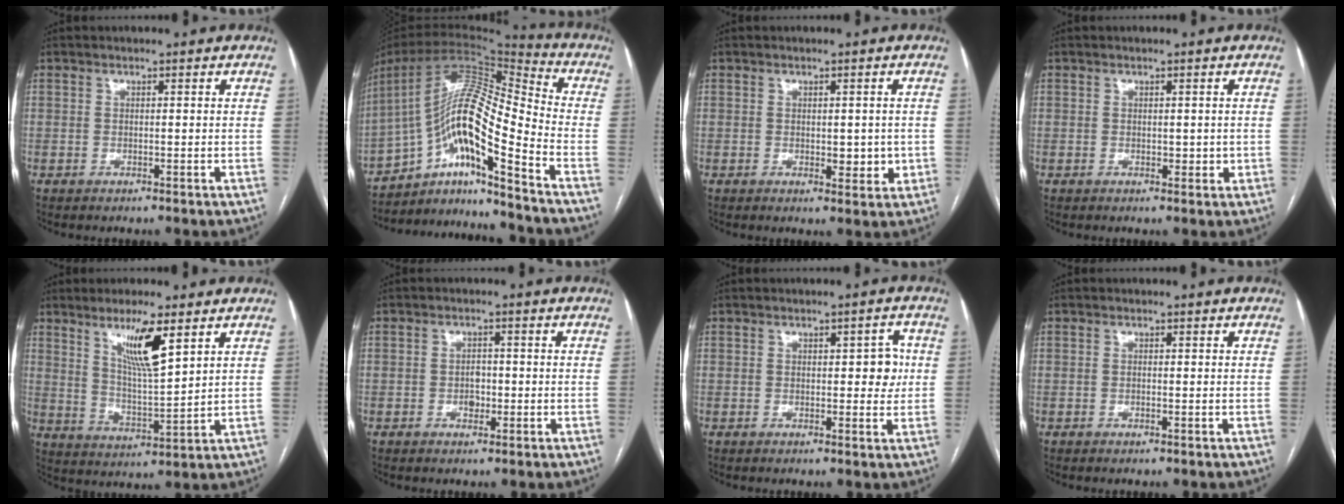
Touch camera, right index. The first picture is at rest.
{"total": 18.1, "force": [-10.7, 1.0, 14.6], "torque": [-0.285, 0.017, -0.189]}
{"total": 3.6, "force": [-0.2, 2.0, 3.0], "torque": [-0.033, -0.001, 0.005]}
{"total": 1.8, "force": [0.1, 1.3, 1.3], "torque": [-0.016, 0.004, 0.005]}
{"total": 9.1, "force": [5.1, 0.7, 7.6], "torque": [-0.138, -0.012, 0.097]}
{"total": 2.1, "force": [-0.6, 1.5, 1.3], "torque": [-0.016, 0.006, -0.008]}
{"total": 3.8, "force": [0.4, 1.8, 3.4], "torque": [-0.034, 0.010, 0.006]}
{"total": 0.0}